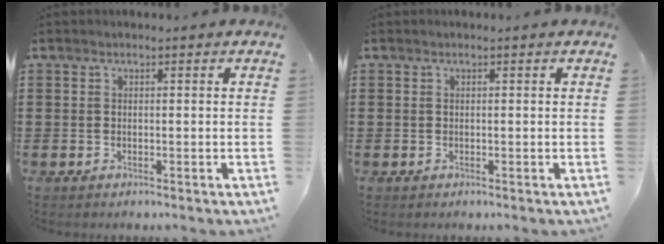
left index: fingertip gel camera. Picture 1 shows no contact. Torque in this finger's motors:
{"motor_torque": [-0.85, 1.29, -0.36, -0.07]}